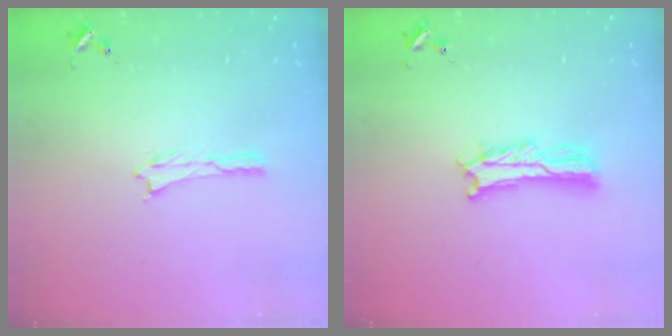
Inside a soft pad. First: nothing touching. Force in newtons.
{"total": 4.9, "press": 4.8, "slide": 0.5}